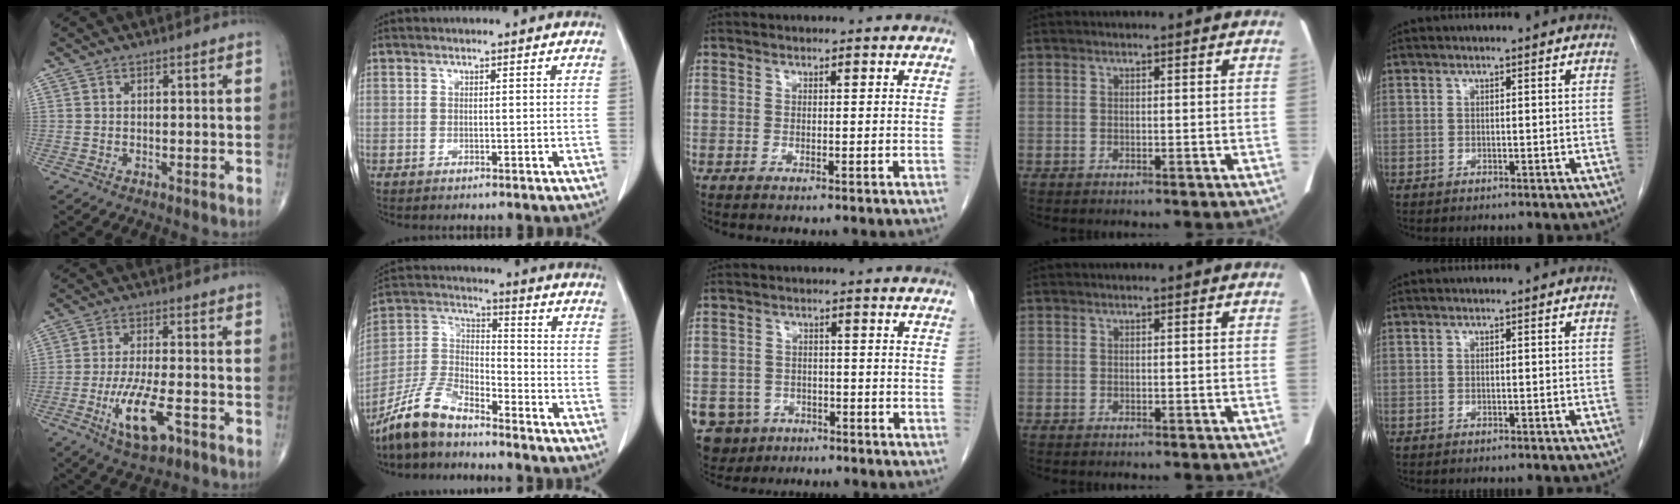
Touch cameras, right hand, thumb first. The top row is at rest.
{"thumb": {"total": 10.2, "force": [-4.5, 3.2, 8.6], "torque": [-0.167, 0.008, -0.075]}, "index": {"total": 9.5, "force": [-8.2, 2.6, 4.0], "torque": [-0.100, 0.007, -0.165]}, "middle": {"total": 8.4, "force": [-5.1, 6.4, 1.6], "torque": [-0.037, 0.004, -0.077]}}